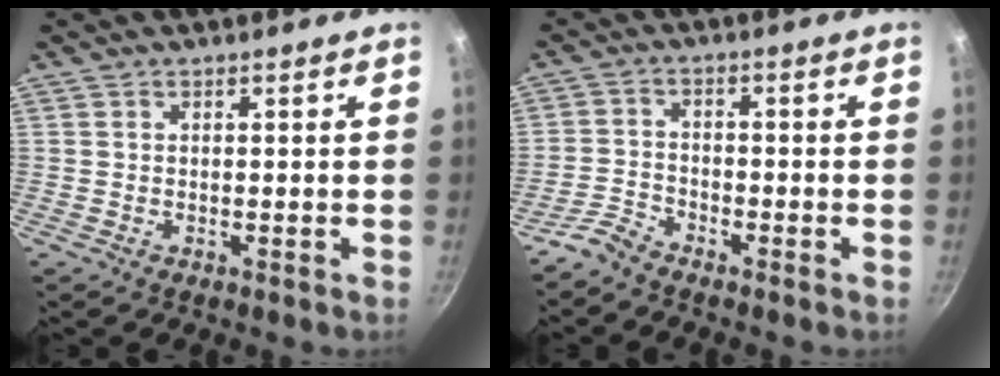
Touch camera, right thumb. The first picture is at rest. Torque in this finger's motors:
{"motor_torque": [0.04, -0.01, -0.32, -0.21, -0.01]}